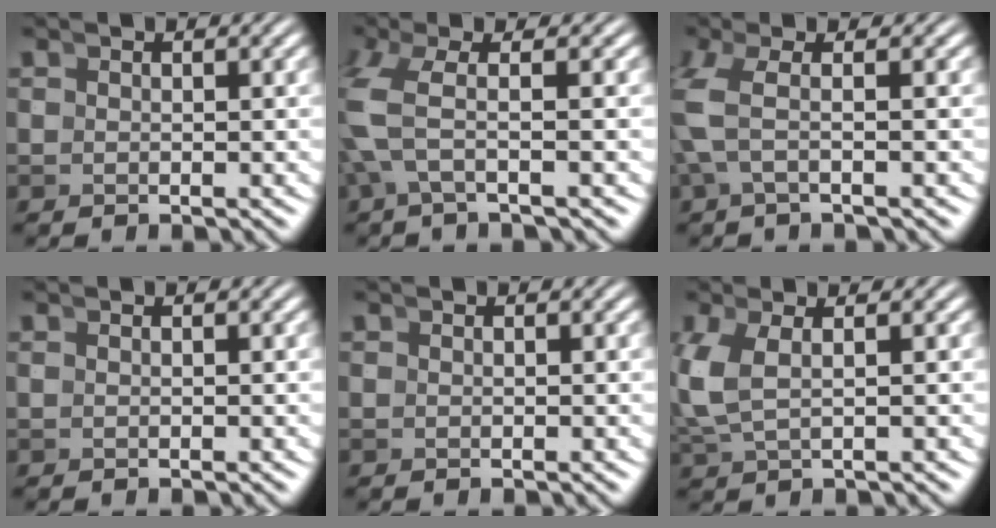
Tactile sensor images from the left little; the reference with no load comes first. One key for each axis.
{"total": 3.8, "fx": 0.3, "fy": 1.5, "fz": 3.5, "tx": -0.080, "ty": 0.008, "tz": -0.002}
{"total": 2.8, "fx": 0.4, "fy": 0.7, "fz": 2.7, "tx": -0.062, "ty": 0.012, "tz": 0.001}
{"total": 0.0}
{"total": 0.0}
{"total": 3.1, "fx": 0.3, "fy": 1.9, "fz": 2.5, "tx": -0.067, "ty": 0.000, "tz": 0.010}